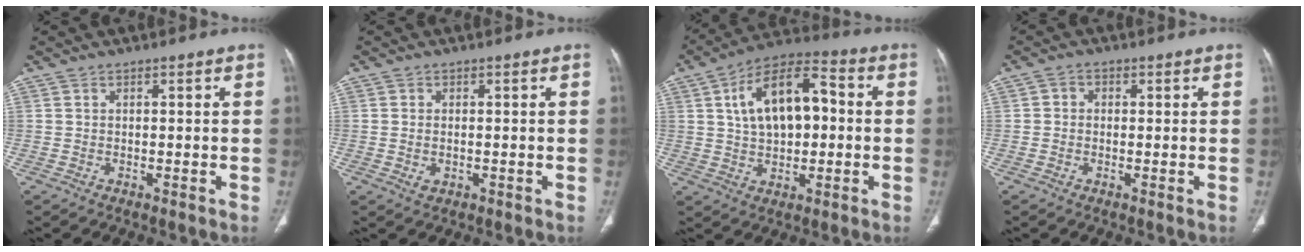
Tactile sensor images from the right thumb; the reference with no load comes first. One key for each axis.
{"total": 1.9, "fx": -0.3, "fy": 1.2, "fz": 1.4, "tx": -0.029, "ty": 0.001, "tz": -0.001}
{"total": 15.2, "fx": 2.2, "fy": 8.4, "fz": 12.4, "tx": -0.190, "ty": 0.026, "tz": 0.031}
{"total": 1.7, "fx": 0.1, "fy": 1.5, "fz": 0.8, "tx": -0.003, "ty": 0.006, "tz": -0.004}